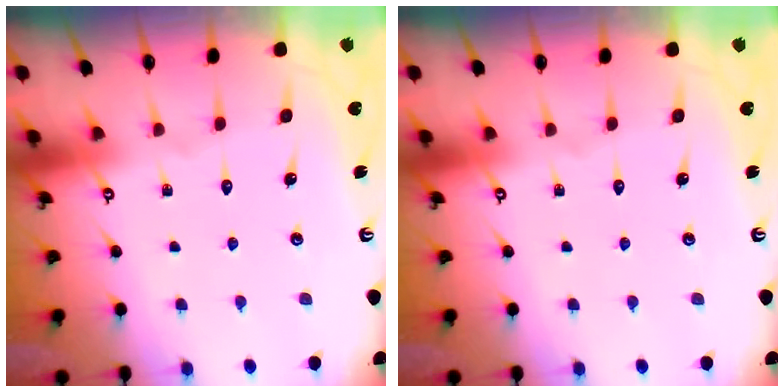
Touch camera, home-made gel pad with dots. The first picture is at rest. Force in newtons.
{"total": 0.0}